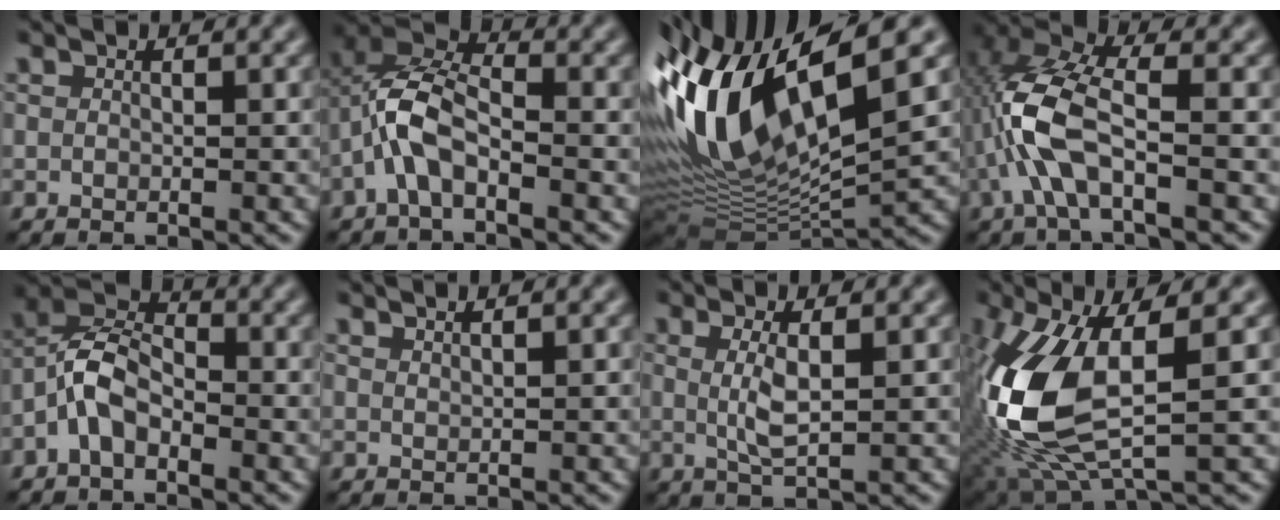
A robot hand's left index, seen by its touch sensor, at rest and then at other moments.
{"total": 5.5, "force": [-2.0, 2.5, 4.4], "torque": [-0.092, 0.019, -0.048]}
{"total": 15.0, "force": [3.4, 6.0, 13.4], "torque": [-0.275, 0.009, 0.062]}
{"total": 6.5, "force": [-1.6, 2.3, 5.9], "torque": [-0.140, 0.015, -0.036]}
{"total": 4.3, "force": [-2.0, 2.3, 3.0], "torque": [-0.058, 0.019, -0.049]}
{"total": 1.3, "force": [1.1, 0.3, 0.6], "torque": [0.005, -0.001, 0.010]}
{"total": 2.7, "force": [0.6, 0.6, 2.6], "torque": [-0.053, -0.004, 0.013]}
{"total": 11.4, "force": [-0.2, 5.1, 10.3], "torque": [-0.245, -0.012, 0.001]}